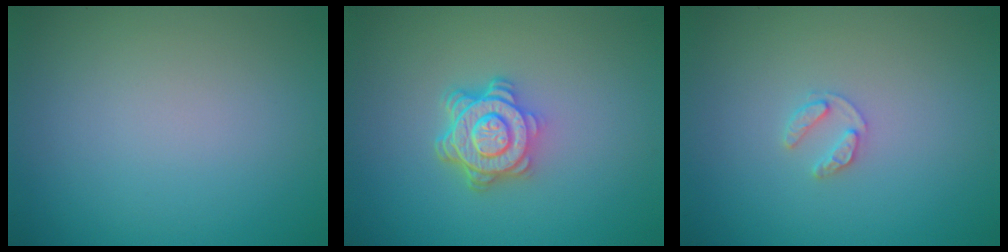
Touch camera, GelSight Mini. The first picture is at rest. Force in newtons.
{"total": 4.8, "press": 3.7, "slide": 3.0}
{"total": 1.3, "press": 1.3, "slide": 0.2}